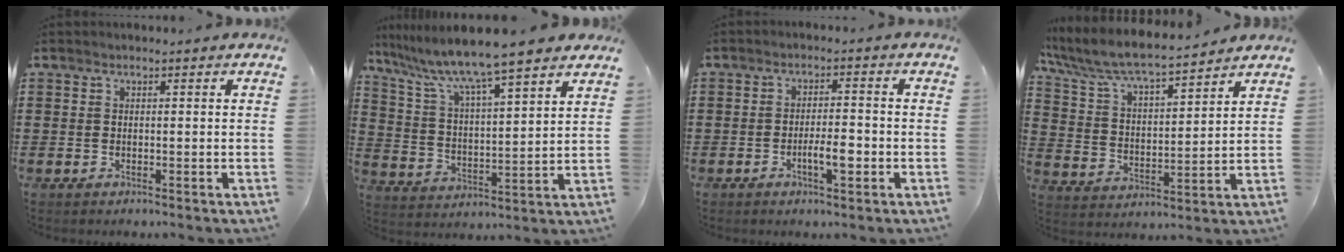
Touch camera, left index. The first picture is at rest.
{"total": 8.9, "force": [7.8, 0.1, 4.3], "torque": [-0.116, -0.046, 0.127]}
{"total": 4.4, "force": [-1.5, 1.4, 3.9], "torque": [-0.066, 0.008, -0.027]}
{"total": 6.9, "force": [6.4, 0.7, 2.6], "torque": [-0.080, -0.040, 0.107]}